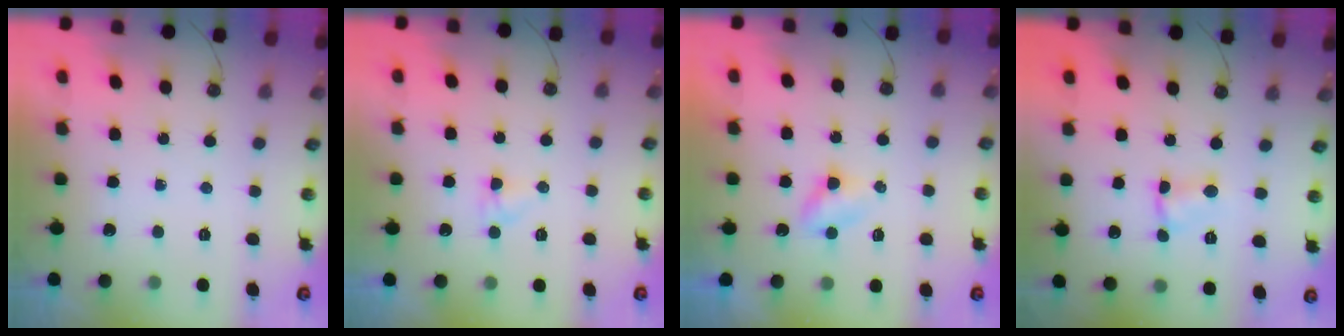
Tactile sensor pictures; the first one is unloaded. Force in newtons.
{"total": 2.5, "press": 2.5, "slide": 0.3}
{"total": 3.3, "press": 3.3, "slide": 0.4}
{"total": 2.5, "press": 2.5, "slide": 0.3}